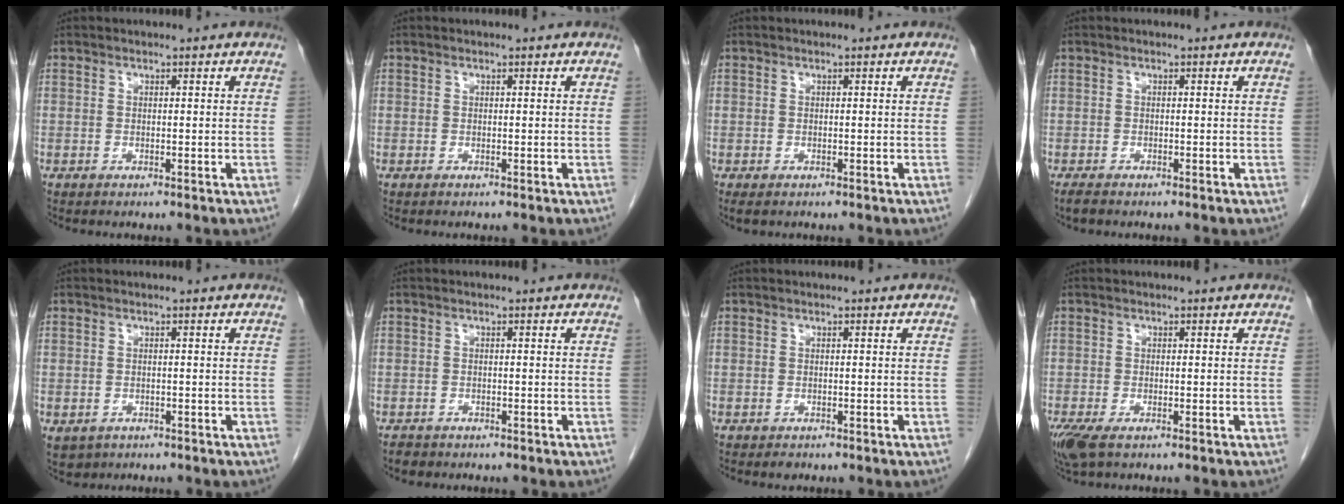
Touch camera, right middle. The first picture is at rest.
{"total": 0.0}
{"total": 1.2, "force": [-0.8, 0.7, 0.6], "torque": [-0.006, 0.000, -0.007]}
{"total": 1.4, "force": [-1.2, 0.5, 0.7], "torque": [-0.019, -0.003, -0.018]}
{"total": 3.3, "force": [-1.7, 2.6, 1.0], "torque": [-0.014, 0.000, -0.019]}
{"total": 1.5, "force": [-1.2, 0.9, 0.2], "torque": [-0.009, 0.001, -0.017]}
{"total": 0.8, "force": [-0.6, 0.5, 0.2], "torque": [-0.004, 0.000, -0.006]}
{"total": 4.5, "force": [-2.8, 1.8, 3.1], "torque": [-0.068, -0.013, -0.048]}